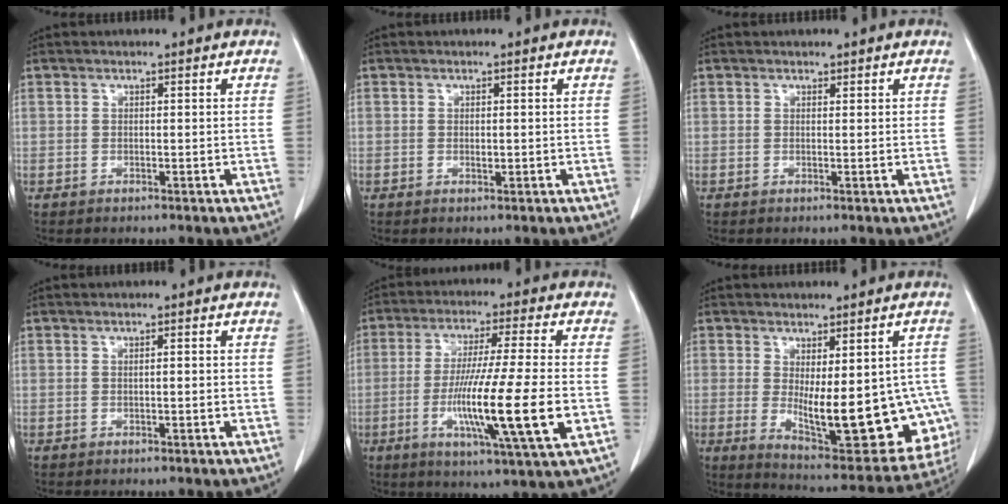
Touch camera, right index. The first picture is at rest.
{"total": 0.6, "force": [0.0, 0.3, 0.5], "torque": [-0.010, -0.002, 0.002]}
{"total": 0.6, "force": [0.5, 0.4, 0.1], "torque": [0.002, 0.000, 0.005]}
{"total": 1.0, "force": [0.1, 0.1, 1.0], "torque": [-0.019, 0.002, 0.001]}
{"total": 15.6, "force": [-3.3, -0.3, 15.2], "torque": [-0.277, -0.025, -0.061]}
{"total": 18.7, "force": [-3.4, 7.0, 17.1], "torque": [-0.169, -0.014, -0.023]}